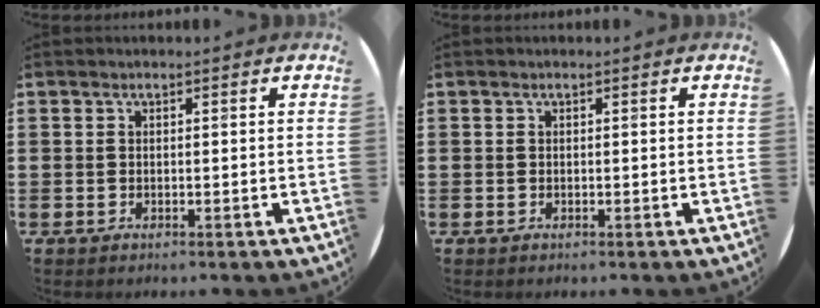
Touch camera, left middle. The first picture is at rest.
{"total": 0.0}